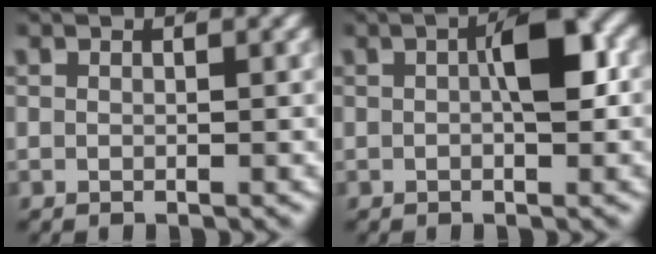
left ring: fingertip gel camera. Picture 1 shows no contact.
{"total": 4.4, "force": [0.3, 1.4, 4.2], "torque": [-0.067, 0.001, 0.007]}